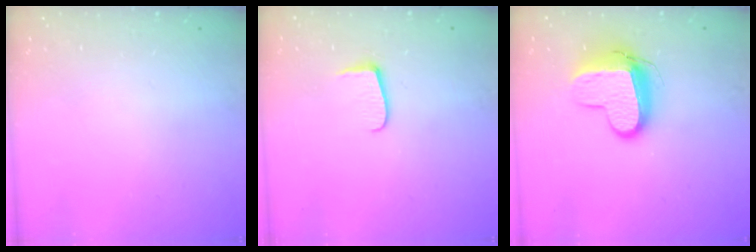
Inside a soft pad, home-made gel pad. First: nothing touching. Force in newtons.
{"total": 6.2, "press": 6.1, "slide": 0.7}
{"total": 11.6, "press": 11.5, "slide": 1.3}